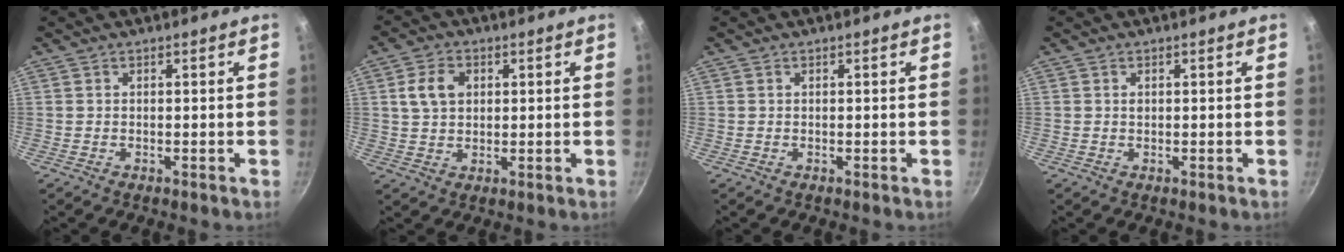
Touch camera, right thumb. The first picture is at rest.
{"total": 6.3, "force": [1.7, 4.6, 3.9], "torque": [-0.064, 0.002, 0.030]}
{"total": 0.0}
{"total": 0.6, "force": [0.2, 0.4, 0.4], "torque": [-0.005, 0.000, 0.005]}